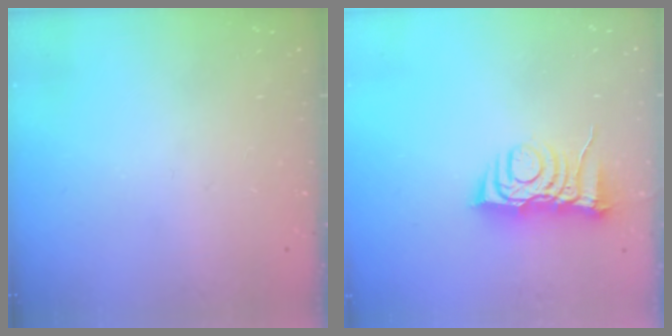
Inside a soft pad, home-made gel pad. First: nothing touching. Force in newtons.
{"total": 8.3, "press": 8.2, "slide": 1.1}